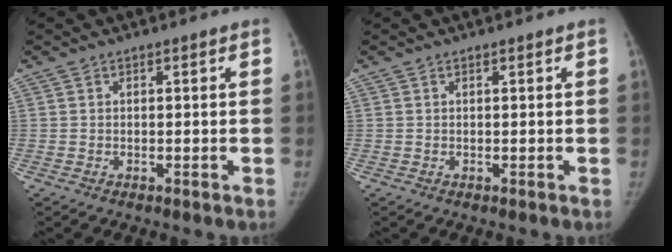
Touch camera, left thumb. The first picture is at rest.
{"total": 0.0}